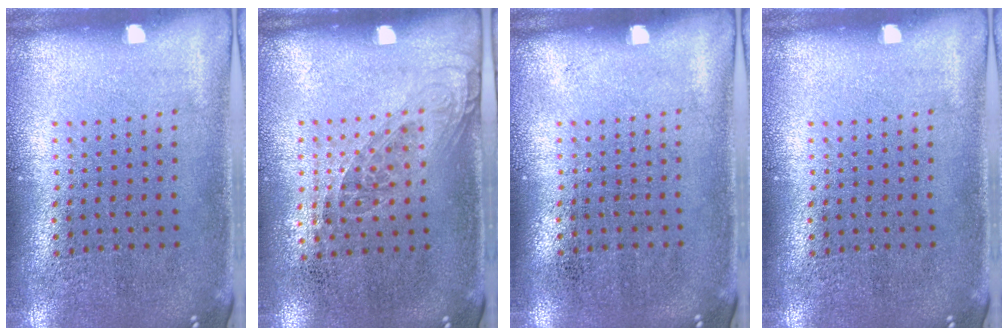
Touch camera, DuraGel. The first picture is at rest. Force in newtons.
{"total": 1.1, "press": 0.8, "slide": 0.7}
{"total": 0.0}
{"total": 0.0}